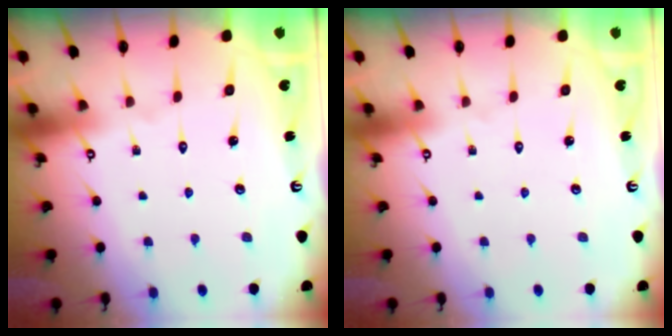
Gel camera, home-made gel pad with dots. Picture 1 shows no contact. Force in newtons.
{"total": 0.0}